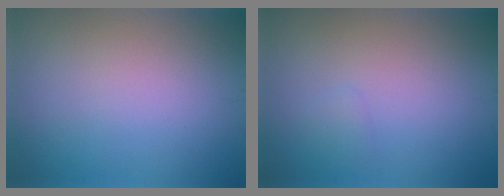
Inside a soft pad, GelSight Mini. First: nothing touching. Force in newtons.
{"total": 0.6, "press": 0.6, "slide": 0.0}